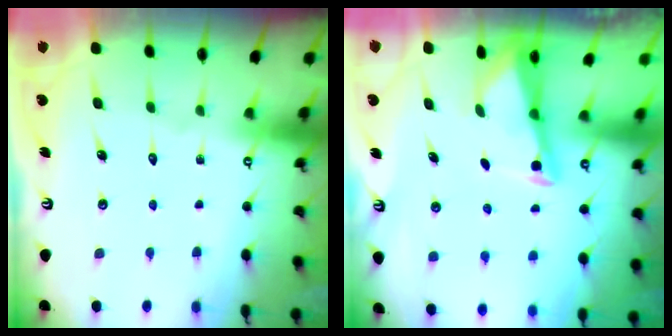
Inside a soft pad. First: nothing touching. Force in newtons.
{"total": 3.1, "press": 3.1, "slide": 0.3}